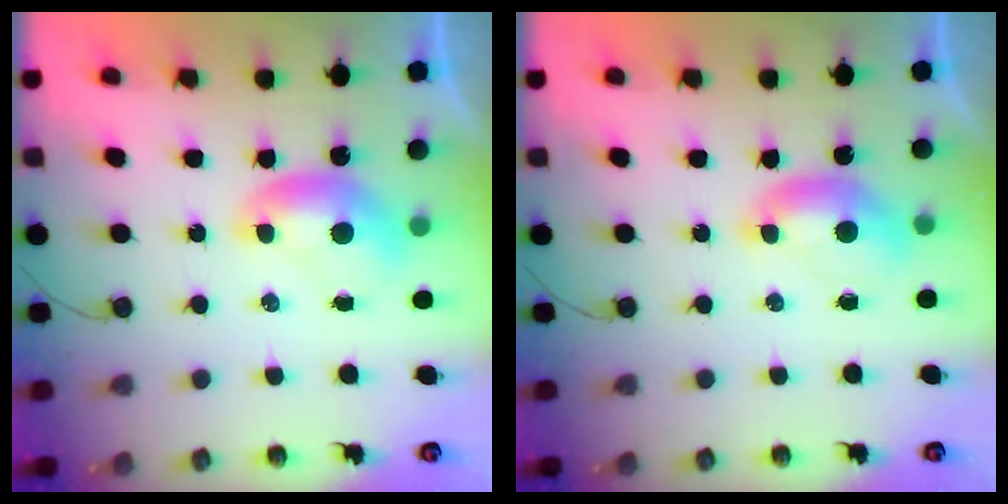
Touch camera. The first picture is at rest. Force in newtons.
{"total": 0.6, "press": 0.1, "slide": 0.6}